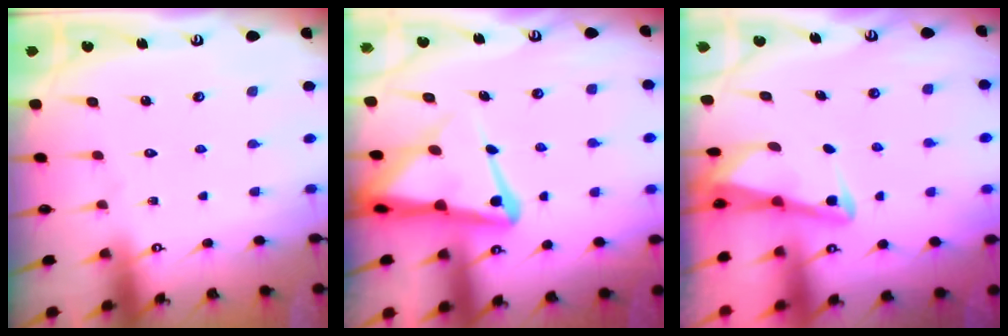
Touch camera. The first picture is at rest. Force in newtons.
{"total": 9.6, "press": 9.5, "slide": 1.1}
{"total": 3.0, "press": 3.0, "slide": 0.5}